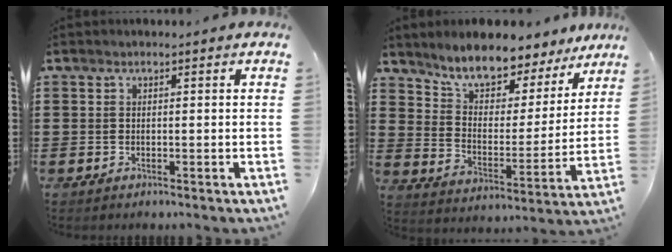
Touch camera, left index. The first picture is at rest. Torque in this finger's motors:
{"motor_torque": [1.10, -1.04, 1.05, 0.21]}